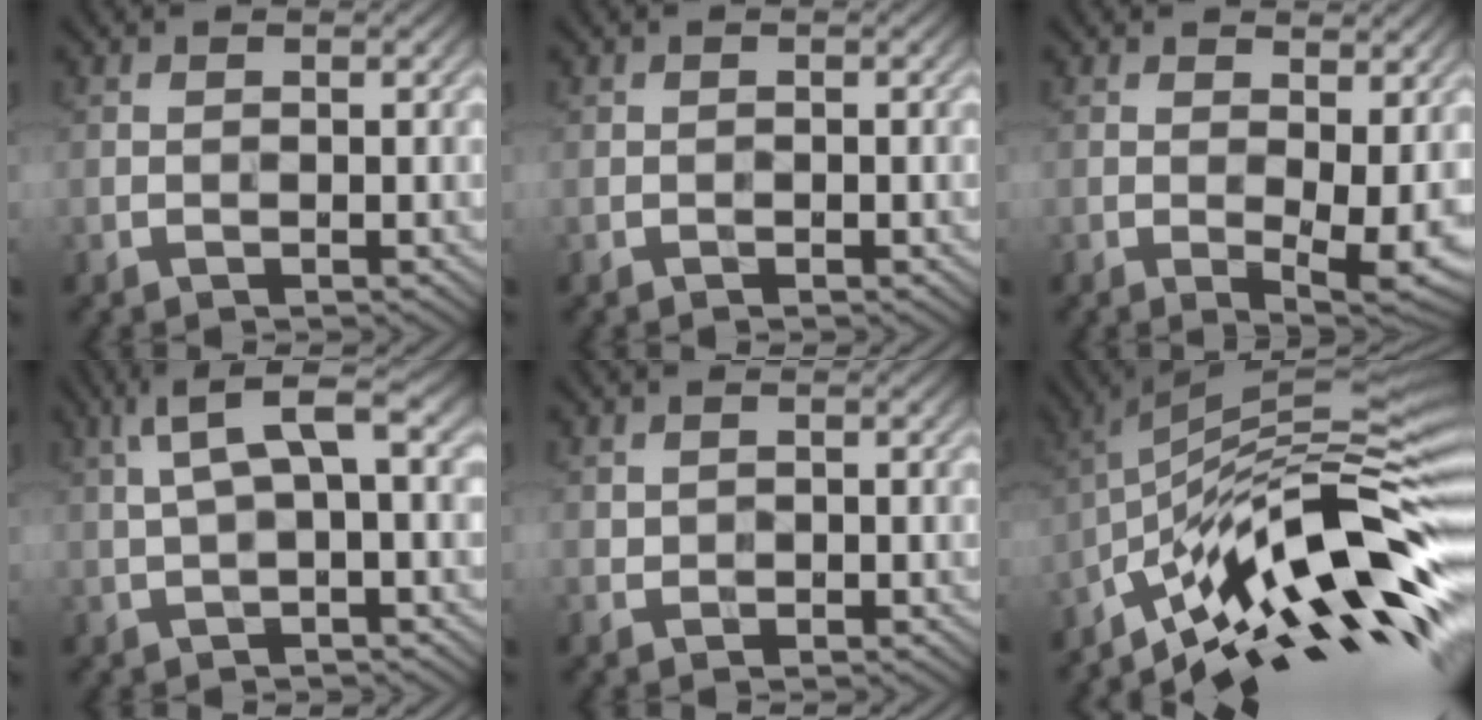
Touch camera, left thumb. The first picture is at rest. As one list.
[{"total": 0.0}, {"total": 5.5, "force": [0.8, 2.0, 5.1], "torque": [-0.079, -0.005, 0.015]}, {"total": 6.2, "force": [2.0, 1.5, 5.7], "torque": [-0.119, 0.023, 0.035]}, {"total": 0.8, "force": [0.2, 0.7, 0.3], "torque": [-0.008, 0.002, 0.004]}, {"total": 15.1, "force": [-6.4, 3.1, 13.3], "torque": [-0.234, 0.032, -0.120]}]